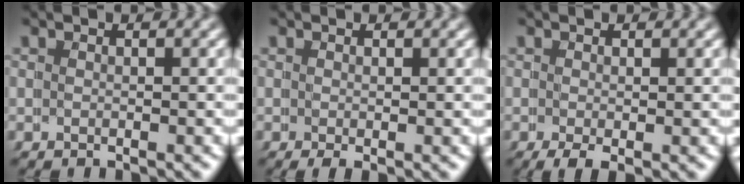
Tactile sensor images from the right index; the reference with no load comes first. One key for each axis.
{"total": 0.8, "fx": -0.4, "fy": 0.1, "fz": 0.6, "tx": -0.008, "ty": -0.004, "tz": -0.008}
{"total": 1.7, "fx": -1.0, "fy": 0.4, "fz": 1.3, "tx": -0.019, "ty": -0.009, "tz": -0.013}